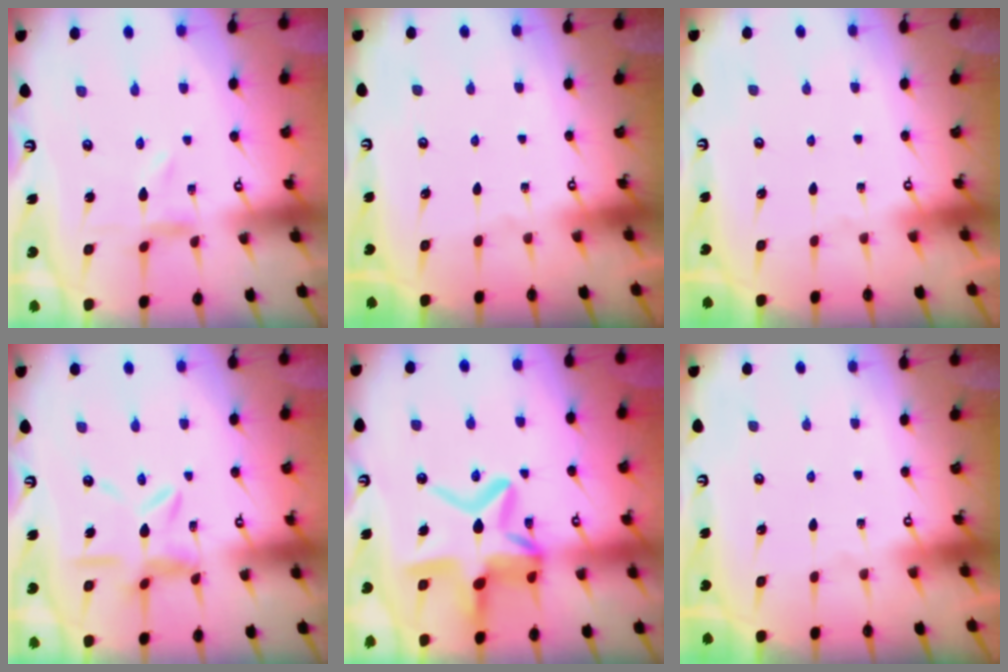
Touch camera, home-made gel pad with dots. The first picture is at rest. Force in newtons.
{"total": 0.0}
{"total": 0.0}
{"total": 11.3, "press": 11.2, "slide": 1.0}
{"total": 16.1, "press": 16.1, "slide": 1.6}
{"total": 0.0}